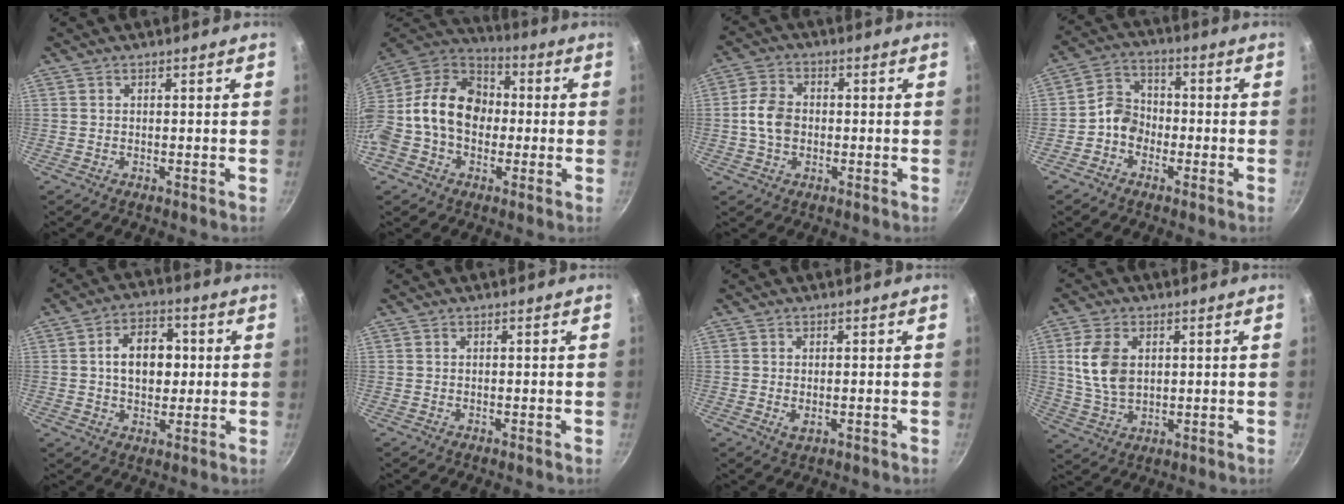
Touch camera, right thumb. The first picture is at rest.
{"total": 18.8, "force": [-0.6, 14.4, 12.0], "torque": [-0.182, 0.047, -0.027]}
{"total": 6.8, "force": [-0.5, 5.1, 4.5], "torque": [-0.075, 0.016, -0.018]}
{"total": 6.3, "force": [-2.1, 5.2, 2.9], "torque": [-0.021, 0.030, -0.055]}
{"total": 10.5, "force": [1.1, 7.3, 7.5], "torque": [-0.084, 0.012, 0.013]}
{"total": 0.0}
{"total": 1.9, "force": [-0.4, 1.0, 1.6], "torque": [-0.027, -0.006, -0.003]}
{"total": 9.5, "force": [2.0, 6.2, 7.0], "torque": [-0.128, -0.012, 0.040]}